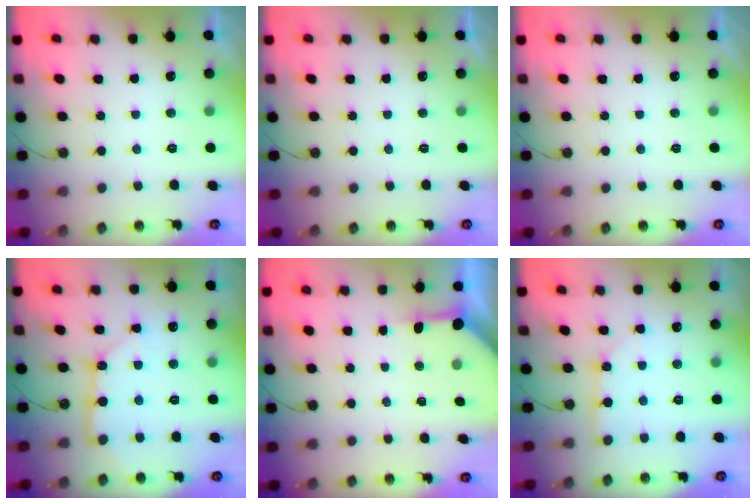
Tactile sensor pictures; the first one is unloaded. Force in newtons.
{"total": 0.0}
{"total": 0.0}
{"total": 8.1, "press": 8.0, "slide": 0.8}
{"total": 3.5, "press": 3.5, "slide": 0.5}
{"total": 3.4, "press": 3.3, "slide": 0.3}